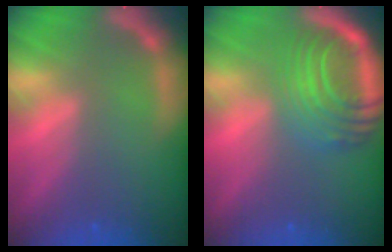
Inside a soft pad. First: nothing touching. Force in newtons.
{"total": 10.1}